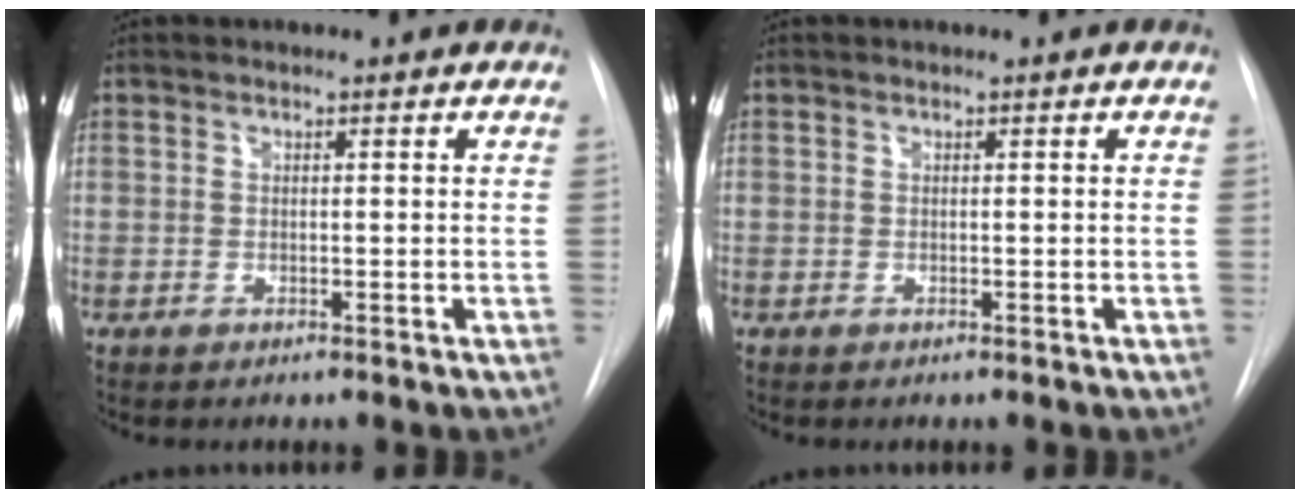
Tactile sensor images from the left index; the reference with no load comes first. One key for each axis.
{"total": 0.0}